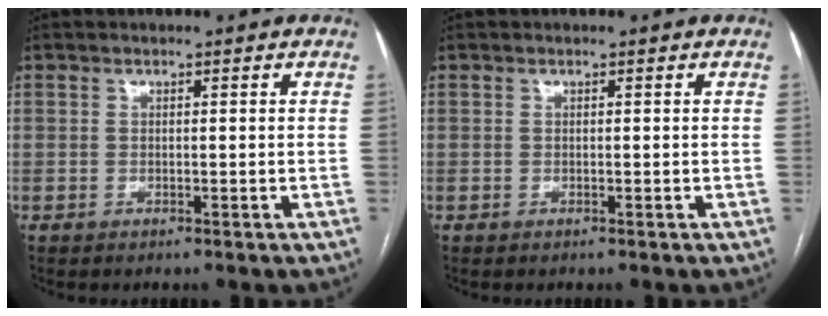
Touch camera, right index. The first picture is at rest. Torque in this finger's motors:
{"motor_torque": [0.10, 0.10, 0.02, 0.00]}